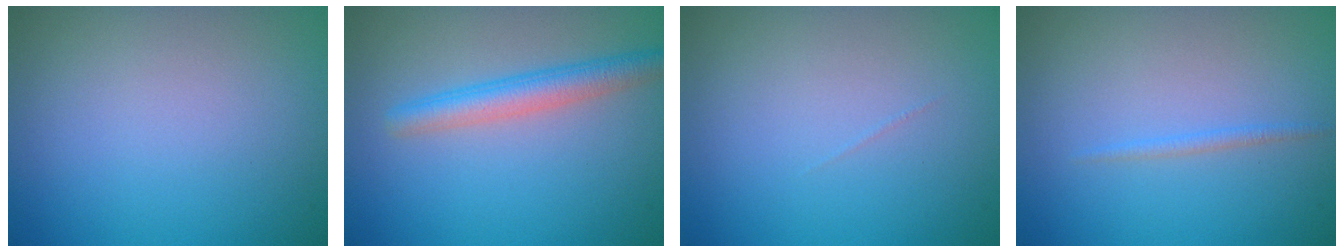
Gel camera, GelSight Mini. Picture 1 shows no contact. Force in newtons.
{"total": 3.3, "press": 3.3, "slide": 0.1}
{"total": 0.0}
{"total": 0.8, "press": 0.8, "slide": 0.0}